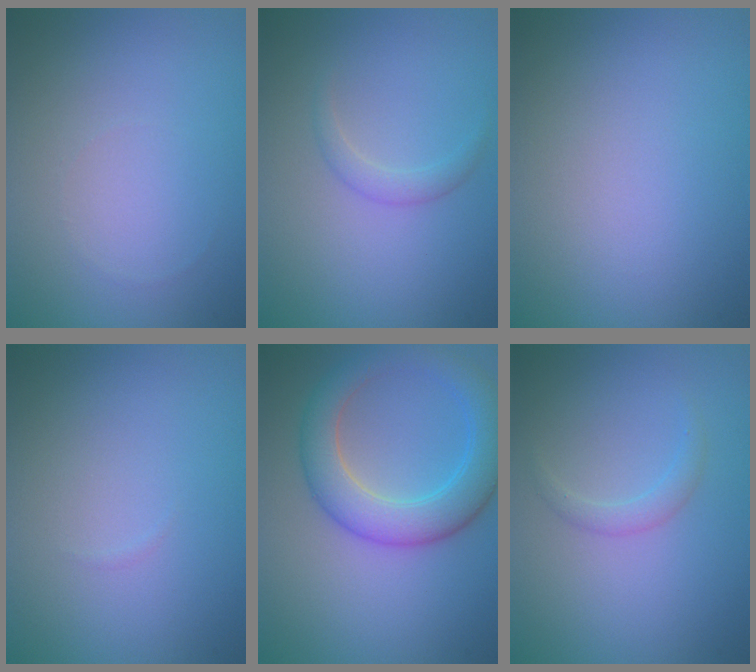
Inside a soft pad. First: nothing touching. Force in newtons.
{"total": 1.2, "press": 1.2, "slide": 0.0}
{"total": 0.0}
{"total": 0.0}
{"total": 5.9, "press": 5.9, "slide": 0.1}
{"total": 1.2, "press": 1.2, "slide": 0.0}